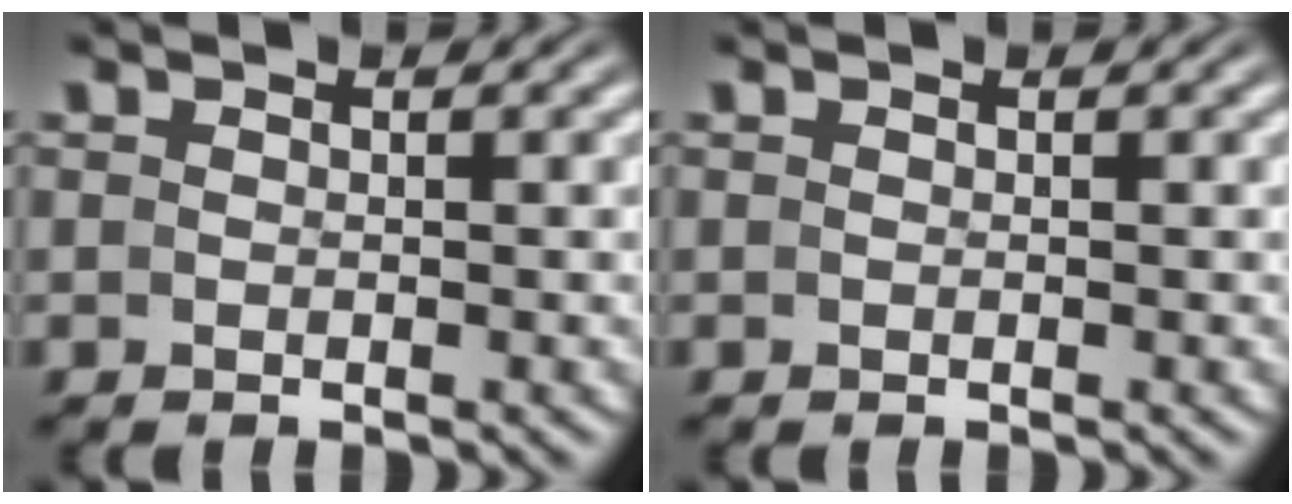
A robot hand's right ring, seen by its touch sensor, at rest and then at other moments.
{"total": 0.0}